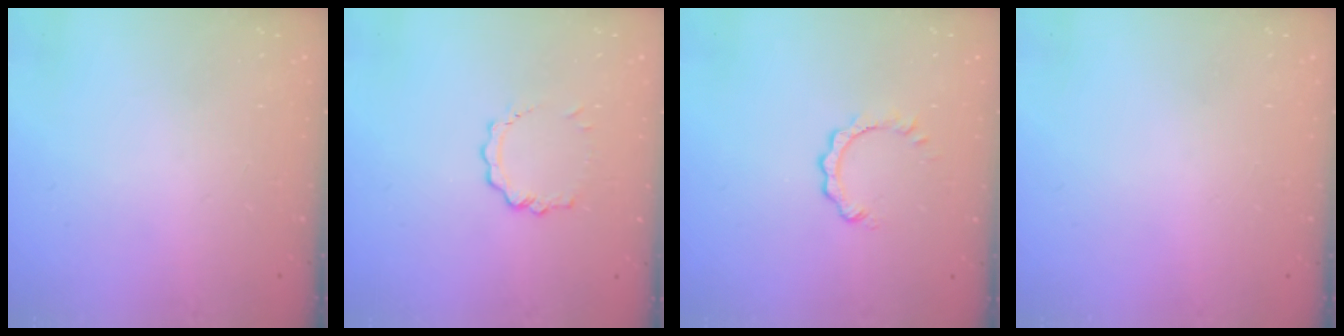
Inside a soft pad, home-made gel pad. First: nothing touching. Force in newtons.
{"total": 4.0, "press": 4.0, "slide": 0.4}
{"total": 1.7, "press": 1.7, "slide": 0.3}
{"total": 1.6, "press": 1.6, "slide": 0.1}